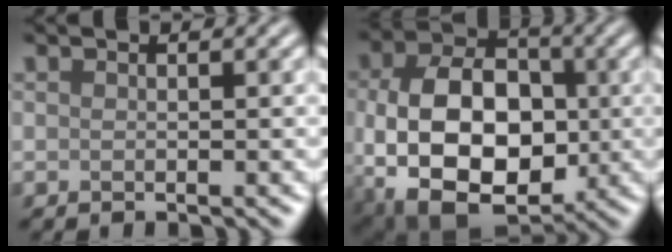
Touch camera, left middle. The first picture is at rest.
{"total": 13.4, "force": [-1.7, 9.1, 9.7], "torque": [-0.172, -0.019, -0.025]}